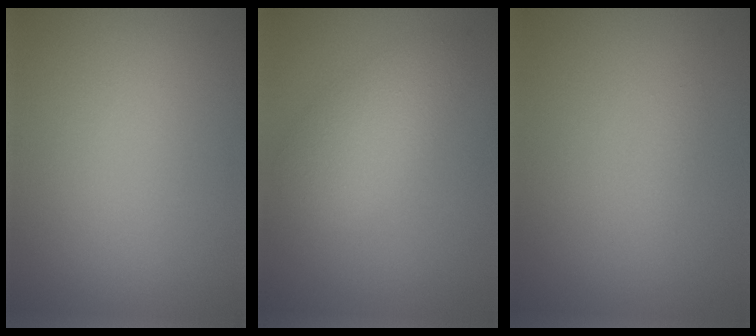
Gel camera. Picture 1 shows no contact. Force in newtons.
{"total": 3.7, "press": 3.7, "slide": 0.2}
{"total": 0.6, "press": 0.6, "slide": 0.0}